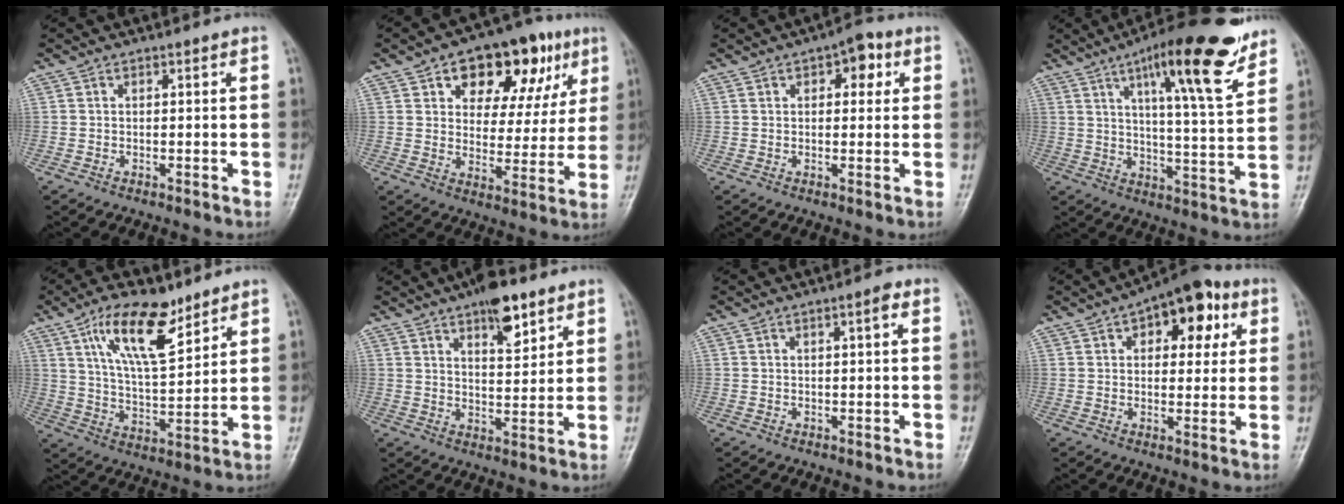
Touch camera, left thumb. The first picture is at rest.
{"total": 18.3, "force": [8.6, 10.6, 12.2], "torque": [-0.110, -0.009, 0.122]}
{"total": 5.7, "force": [2.2, 3.2, 4.2], "torque": [-0.026, 0.000, 0.020]}
{"total": 18.3, "force": [11.2, 3.8, 14.0], "torque": [-0.186, -0.053, 0.170]}
{"total": 13.9, "force": [8.4, 5.3, 9.7], "torque": [-0.146, -0.043, 0.153]}
{"total": 9.5, "force": [5.9, 3.6, 6.4], "torque": [-0.076, -0.033, 0.090]}
{"total": 1.6, "force": [0.6, 0.3, 1.5], "torque": [-0.025, 0.002, 0.007]}
{"total": 13.6, "force": [5.5, 7.3, 10.0], "torque": [-0.088, 0.003, 0.071]}